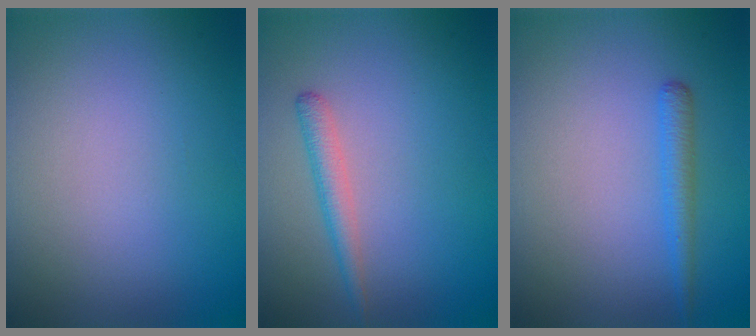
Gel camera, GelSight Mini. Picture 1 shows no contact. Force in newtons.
{"total": 1.7, "press": 1.7, "slide": 0.1}
{"total": 1.7, "press": 1.7, "slide": 0.1}